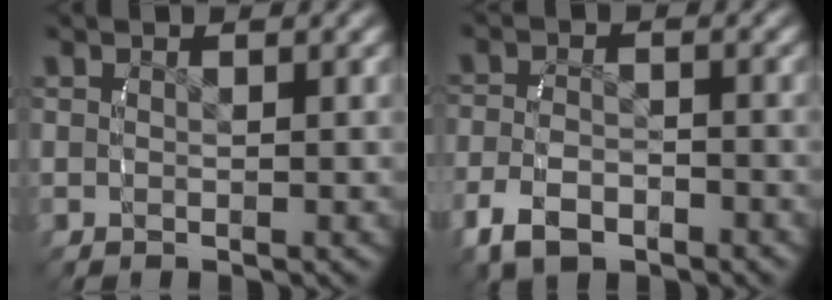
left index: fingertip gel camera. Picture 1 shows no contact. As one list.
[{"total": 4.1, "force": [-2.2, 2.6, 2.3], "torque": [-0.053, -0.012, -0.028]}]